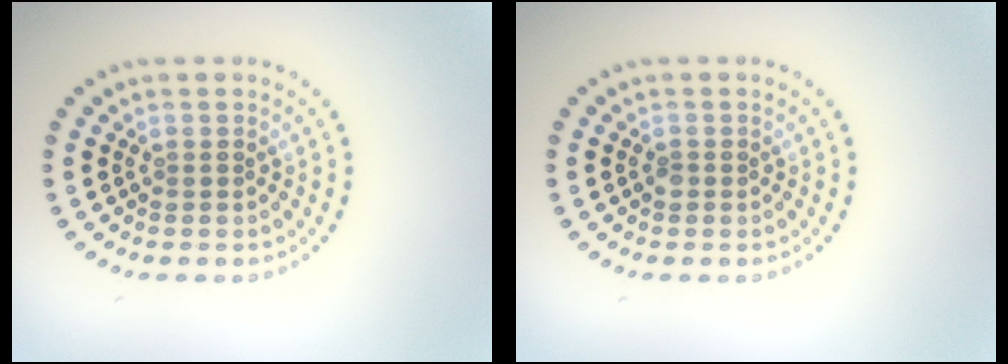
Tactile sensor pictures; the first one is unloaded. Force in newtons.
{"total": 0.7, "press": 0.6, "slide": 0.2}